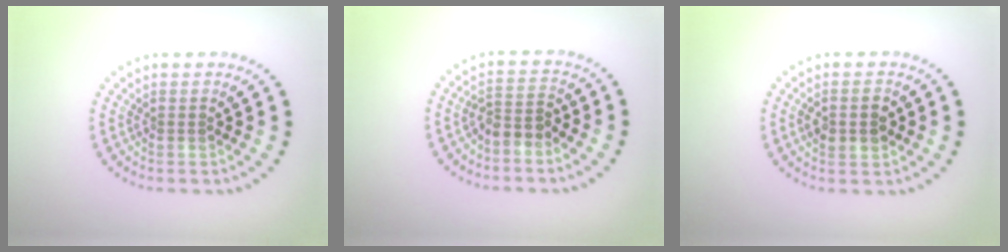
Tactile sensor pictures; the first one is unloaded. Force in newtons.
{"total": 2.2, "press": 1.9, "slide": 1.1}
{"total": 2.4, "press": 2.4, "slide": 0.2}